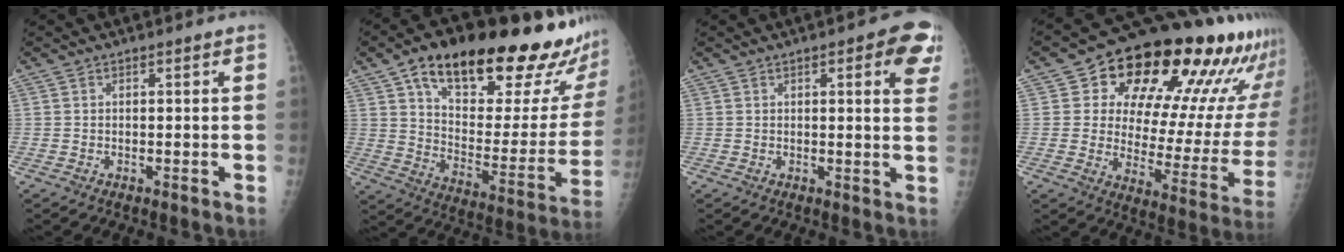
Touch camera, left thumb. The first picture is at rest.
{"total": 32.4, "force": [21.0, 10.8, 22.1], "torque": [-0.294, -0.053, 0.311]}
{"total": 7.6, "force": [3.2, 2.2, 6.6], "torque": [-0.056, -0.006, 0.030]}
{"total": 25.7, "force": [15.4, 11.4, 17.2], "torque": [-0.200, -0.052, 0.212]}